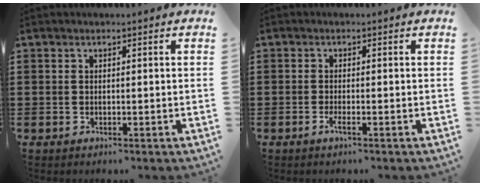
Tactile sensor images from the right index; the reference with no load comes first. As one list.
[{"total": 1.4, "force": [-0.9, 0.1, 1.2], "torque": [-0.027, -0.006, -0.017]}]